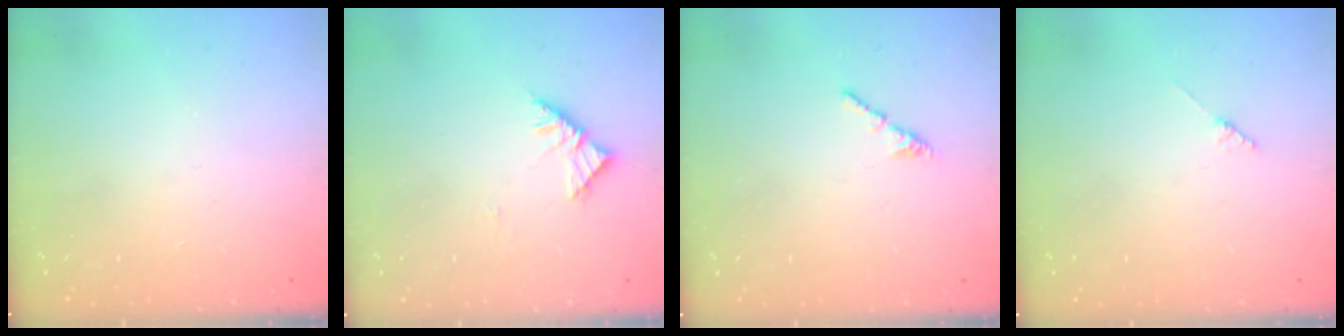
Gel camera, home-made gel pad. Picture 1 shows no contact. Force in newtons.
{"total": 4.5, "press": 4.3, "slide": 1.0}
{"total": 1.3, "press": 1.2, "slide": 0.4}
{"total": 1.8, "press": 1.7, "slide": 0.3}